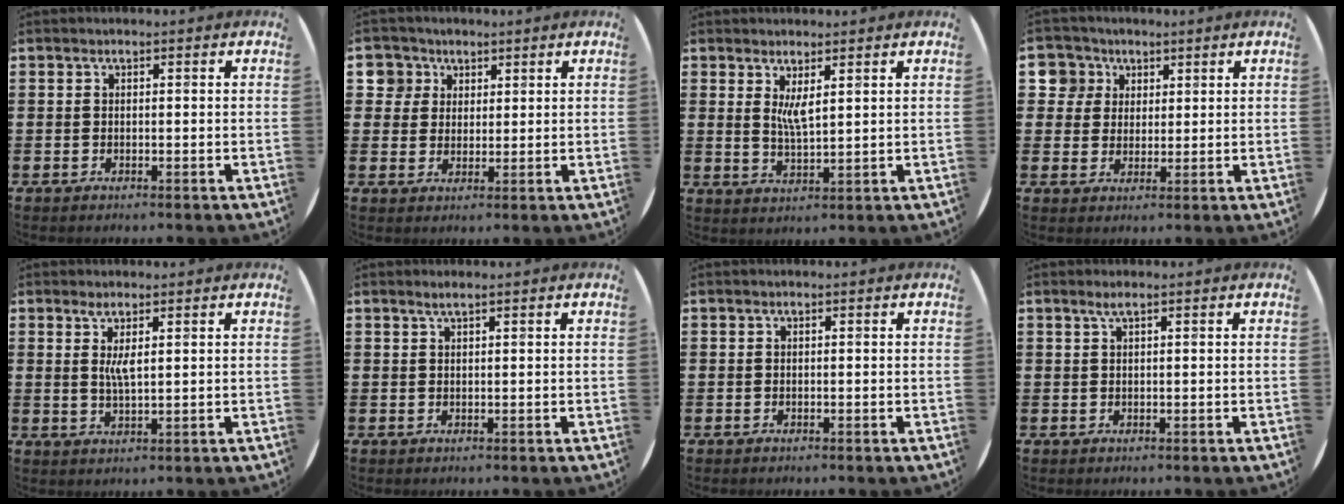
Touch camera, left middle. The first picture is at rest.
{"total": 4.2, "force": [2.2, 3.5, 0.1], "torque": [-0.003, 0.008, 0.039]}
{"total": 3.0, "force": [1.9, 0.4, 2.3], "torque": [-0.050, -0.001, 0.033]}
{"total": 4.7, "force": [2.4, 4.1, 0.1], "torque": [-0.008, 0.010, 0.042]}
{"total": 2.7, "force": [1.2, 0.5, 2.4], "torque": [-0.050, 0.003, 0.020]}
{"total": 1.0, "force": [0.8, 0.0, 0.6], "torque": [-0.011, 0.003, 0.014]}
{"total": 0.0}
{"total": 1.0, "force": [0.5, 0.0, 0.8], "torque": [-0.015, 0.003, 0.009]}